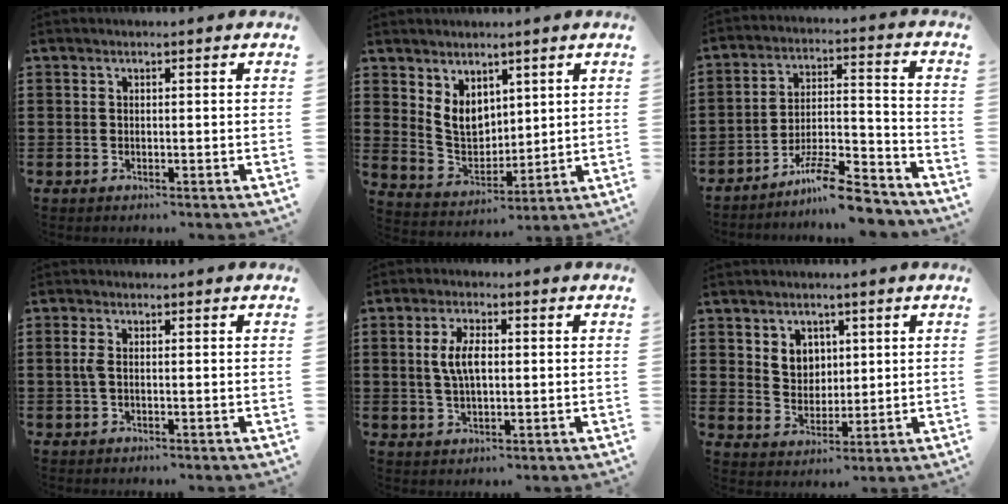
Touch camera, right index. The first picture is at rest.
{"total": 6.0, "force": [3.1, 4.4, 2.7], "torque": [-0.069, 0.001, 0.062]}
{"total": 9.8, "force": [-8.6, 1.2, 4.7], "torque": [-0.068, 0.027, -0.159]}
{"total": 1.9, "force": [-0.1, 0.6, 1.8], "torque": [-0.048, -0.005, -0.008]}
{"total": 5.3, "force": [0.6, 2.3, 4.8], "torque": [-0.103, 0.006, 0.005]}
{"total": 4.4, "force": [2.1, 3.7, 1.1], "torque": [-0.031, 0.009, 0.037]}